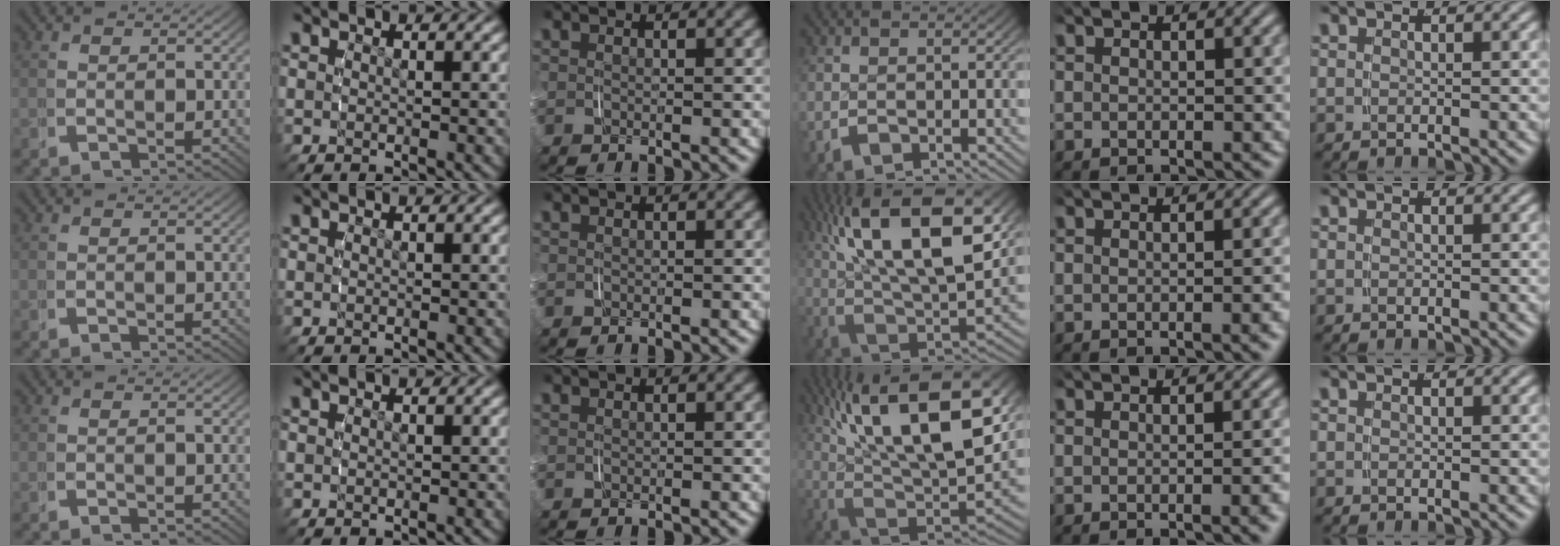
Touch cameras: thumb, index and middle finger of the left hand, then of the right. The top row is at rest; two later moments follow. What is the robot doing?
{"motion": "grasp_and_lifting", "object": "plastic wrap"}